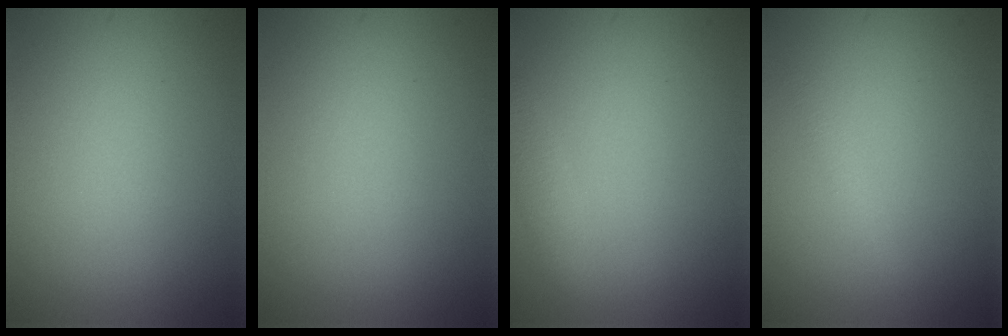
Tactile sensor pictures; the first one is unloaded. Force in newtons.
{"total": 0.0}
{"total": 1.9, "press": 1.9, "slide": 0.1}
{"total": 1.0, "press": 1.0, "slide": 0.0}